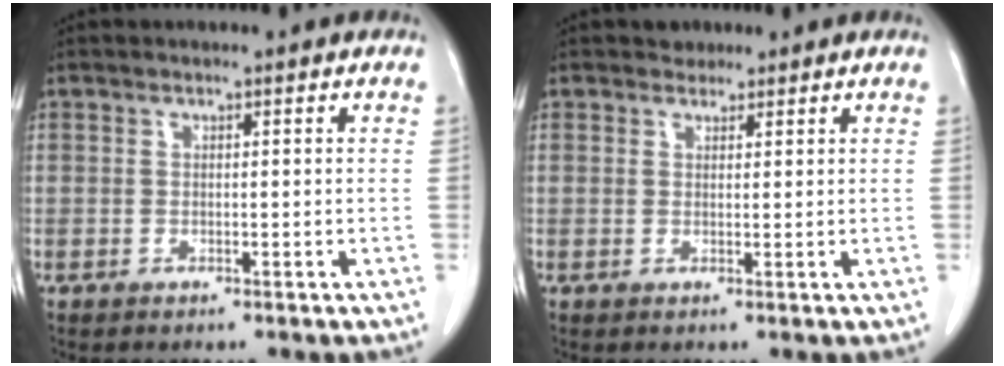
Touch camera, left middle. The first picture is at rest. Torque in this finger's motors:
{"motor_torque": [0.07, -0.05, -0.03, -0.01]}